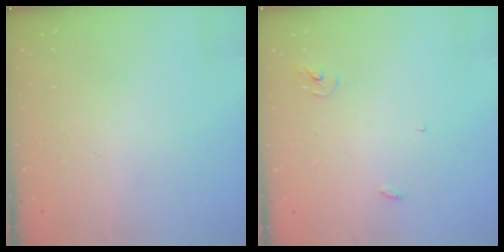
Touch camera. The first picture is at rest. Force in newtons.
{"total": 3.0, "press": 3.0, "slide": 0.2}